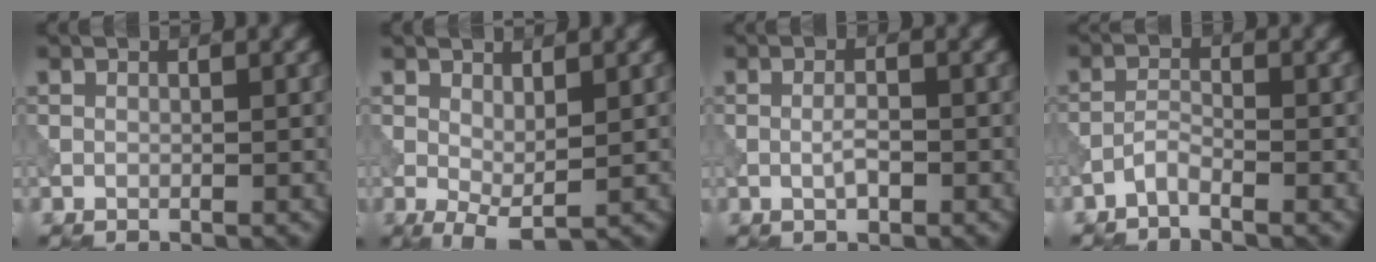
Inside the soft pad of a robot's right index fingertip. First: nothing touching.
{"total": 2.5, "force": [0.7, 0.9, 2.2], "torque": [-0.040, -0.004, 0.016]}
{"total": 1.7, "force": [-0.5, 0.5, 1.5], "torque": [-0.032, 0.001, -0.012]}
{"total": 1.5, "force": [-1.3, 0.2, 0.8], "torque": [-0.016, 0.005, -0.032]}